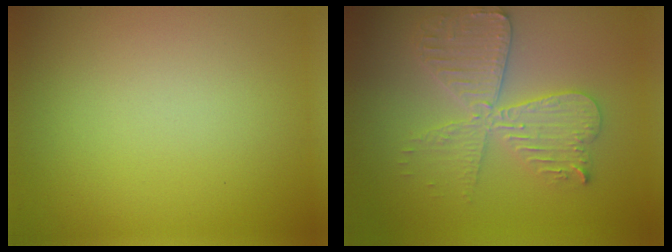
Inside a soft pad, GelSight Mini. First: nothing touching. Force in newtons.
{"total": 5.7, "press": 5.7, "slide": 0.8}